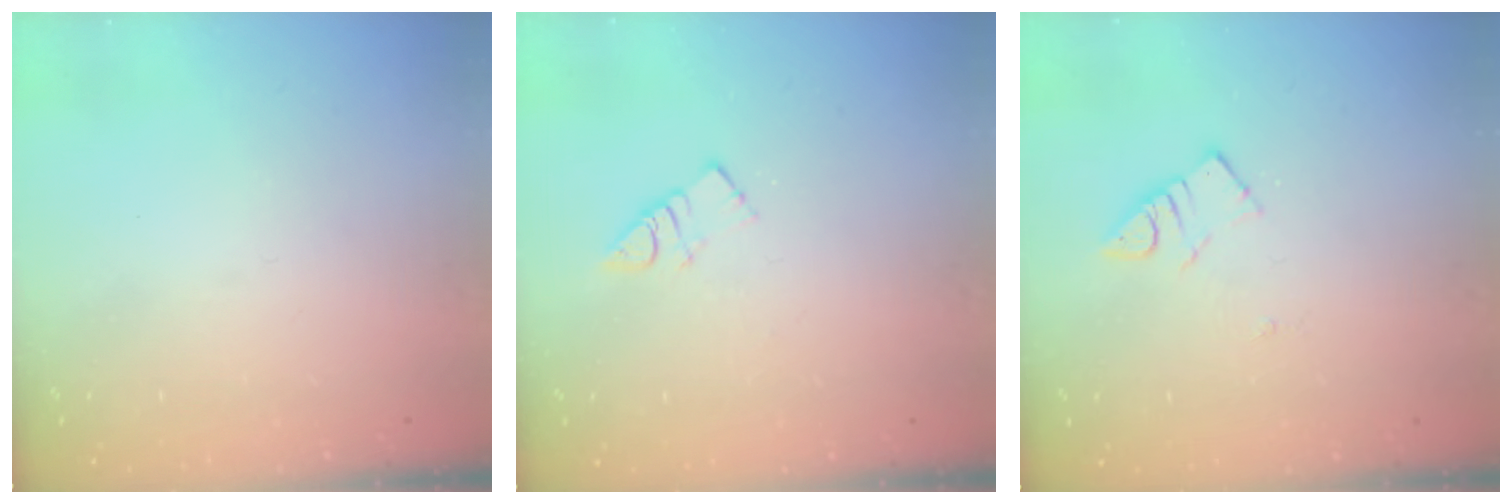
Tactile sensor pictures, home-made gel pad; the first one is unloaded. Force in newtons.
{"total": 3.9, "press": 3.9, "slide": 0.3}
{"total": 2.8, "press": 2.7, "slide": 0.3}